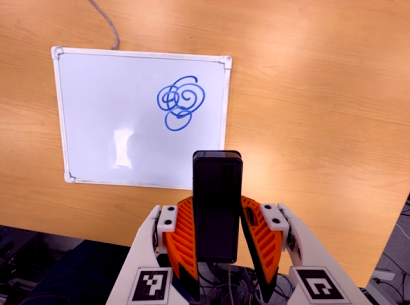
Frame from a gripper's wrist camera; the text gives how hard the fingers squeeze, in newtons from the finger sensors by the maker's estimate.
{"total": 5.7, "left": 4.9, "right": 6.4}